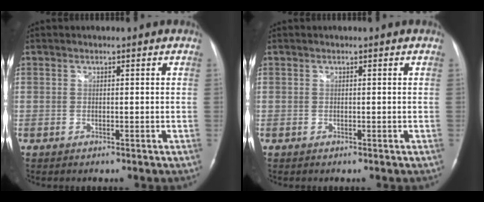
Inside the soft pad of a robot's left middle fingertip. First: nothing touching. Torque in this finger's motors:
{"motor_torque": [0.00, 0.00, 0.00, 0.00]}